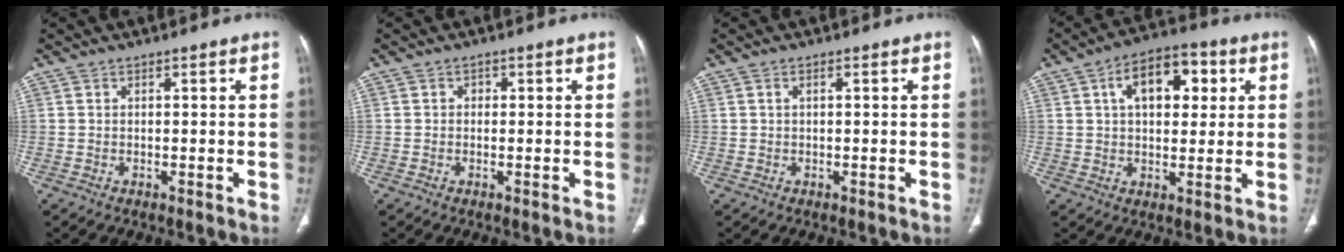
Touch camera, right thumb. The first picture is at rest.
{"total": 0.8, "force": [0.0, 0.7, 0.4], "torque": [0.001, 0.003, -0.004]}
{"total": 0.8, "force": [0.2, 0.3, 0.7], "torque": [-0.017, 0.004, 0.003]}
{"total": 12.4, "force": [3.8, 7.1, 9.4], "torque": [-0.113, 0.011, 0.053]}